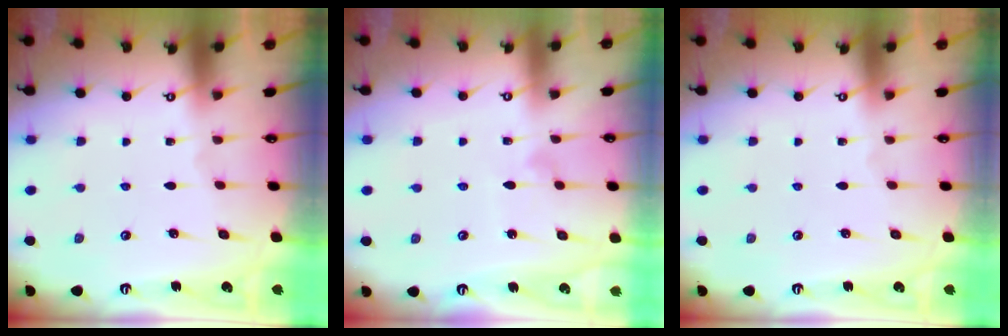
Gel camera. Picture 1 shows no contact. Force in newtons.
{"total": 5.8, "press": 5.8, "slide": 0.5}
{"total": 0.0}